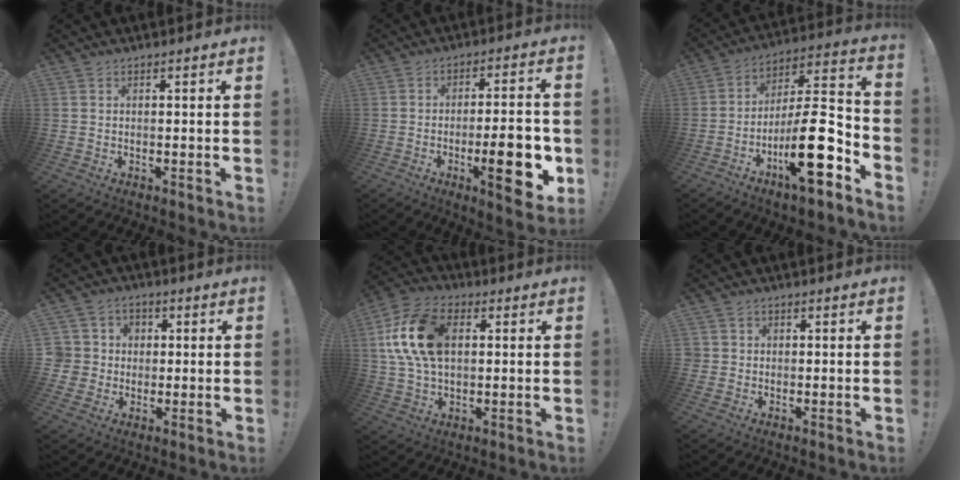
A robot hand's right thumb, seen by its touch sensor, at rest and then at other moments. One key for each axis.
{"total": 15.9, "fx": -4.9, "fy": 4.3, "fz": 14.5, "tx": -0.189, "ty": 0.005, "tz": -0.066}
{"total": 20.8, "fx": -8.8, "fy": 6.3, "fz": 17.8, "tx": -0.292, "ty": 0.051, "tz": -0.138}
{"total": 7.7, "fx": 0.1, "fy": 7.5, "fz": 1.5, "tx": -0.022, "ty": 0.004, "tz": 0.007}
{"total": 17.8, "fx": 3.4, "fy": 11.5, "fz": 13.2, "tx": -0.232, "ty": 0.007, "tz": 0.065}
{"total": 1.9, "fx": 0.0, "fy": 1.8, "fz": 0.2, "tx": -0.003, "ty": 0.002, "tz": 0.001}